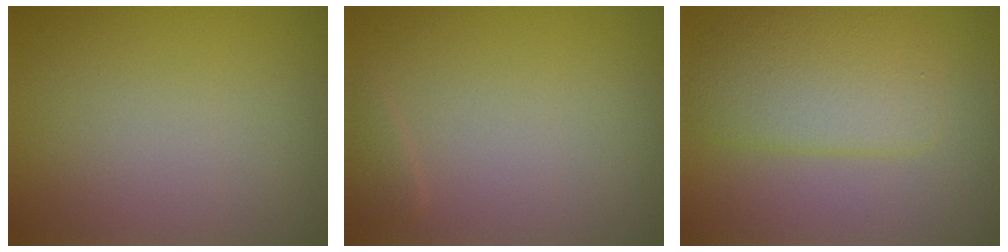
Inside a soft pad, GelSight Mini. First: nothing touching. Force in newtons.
{"total": 0.7, "press": 0.7, "slide": 0.1}
{"total": 4.8, "press": 4.8, "slide": 0.1}